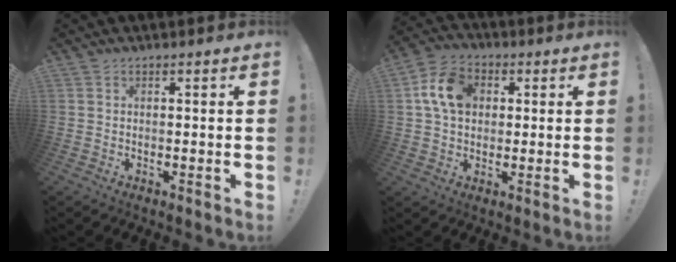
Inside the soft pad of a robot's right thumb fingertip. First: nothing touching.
{"total": 12.0, "force": [2.7, 8.9, 7.6], "torque": [-0.125, 0.013, 0.054]}